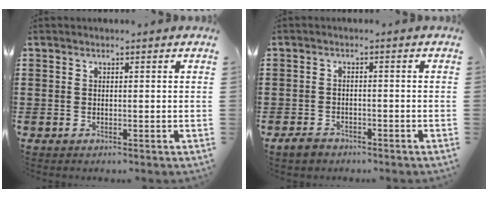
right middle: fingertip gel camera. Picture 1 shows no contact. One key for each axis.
{"total": 2.1, "fx": -1.7, "fy": 1.1, "fz": 0.4, "tx": -0.019, "ty": 0.001, "tz": -0.039}